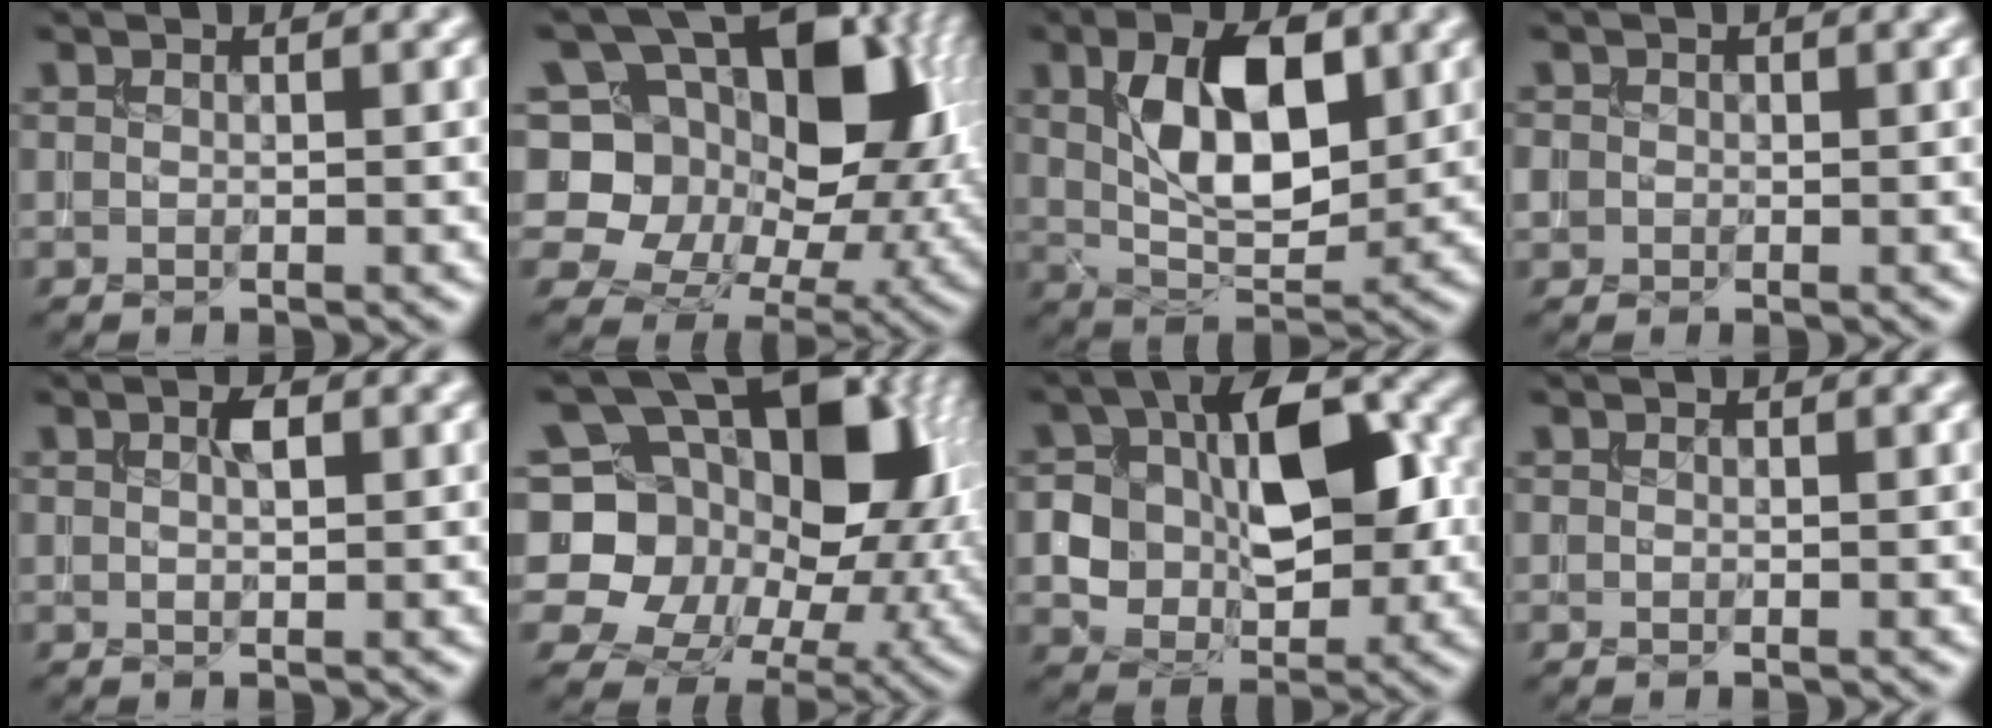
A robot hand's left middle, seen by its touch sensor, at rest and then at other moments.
{"total": 17.7, "force": [3.8, 12.7, 11.8], "torque": [-0.197, 0.018, 0.072]}
{"total": 8.6, "force": [2.1, 4.4, 7.1], "torque": [-0.124, -0.004, 0.039]}
{"total": 1.4, "force": [-0.1, 1.3, 0.3], "torque": [-0.003, -0.005, -0.003]}
{"total": 1.7, "force": [0.5, 0.8, 1.4], "torque": [-0.027, -0.001, 0.008]}
{"total": 19.0, "force": [2.8, 14.2, 12.3], "torque": [-0.204, 0.008, 0.054]}
{"total": 10.3, "force": [-0.2, 6.6, 7.9], "torque": [-0.127, 0.013, -0.006]}
{"total": 0.0}